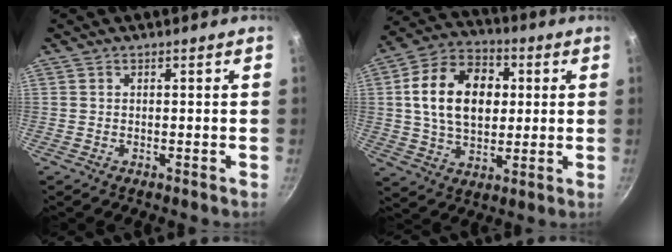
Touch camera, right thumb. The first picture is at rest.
{"total": 17.1, "force": [2.5, 11.8, 12.2], "torque": [-0.179, 0.012, 0.034]}